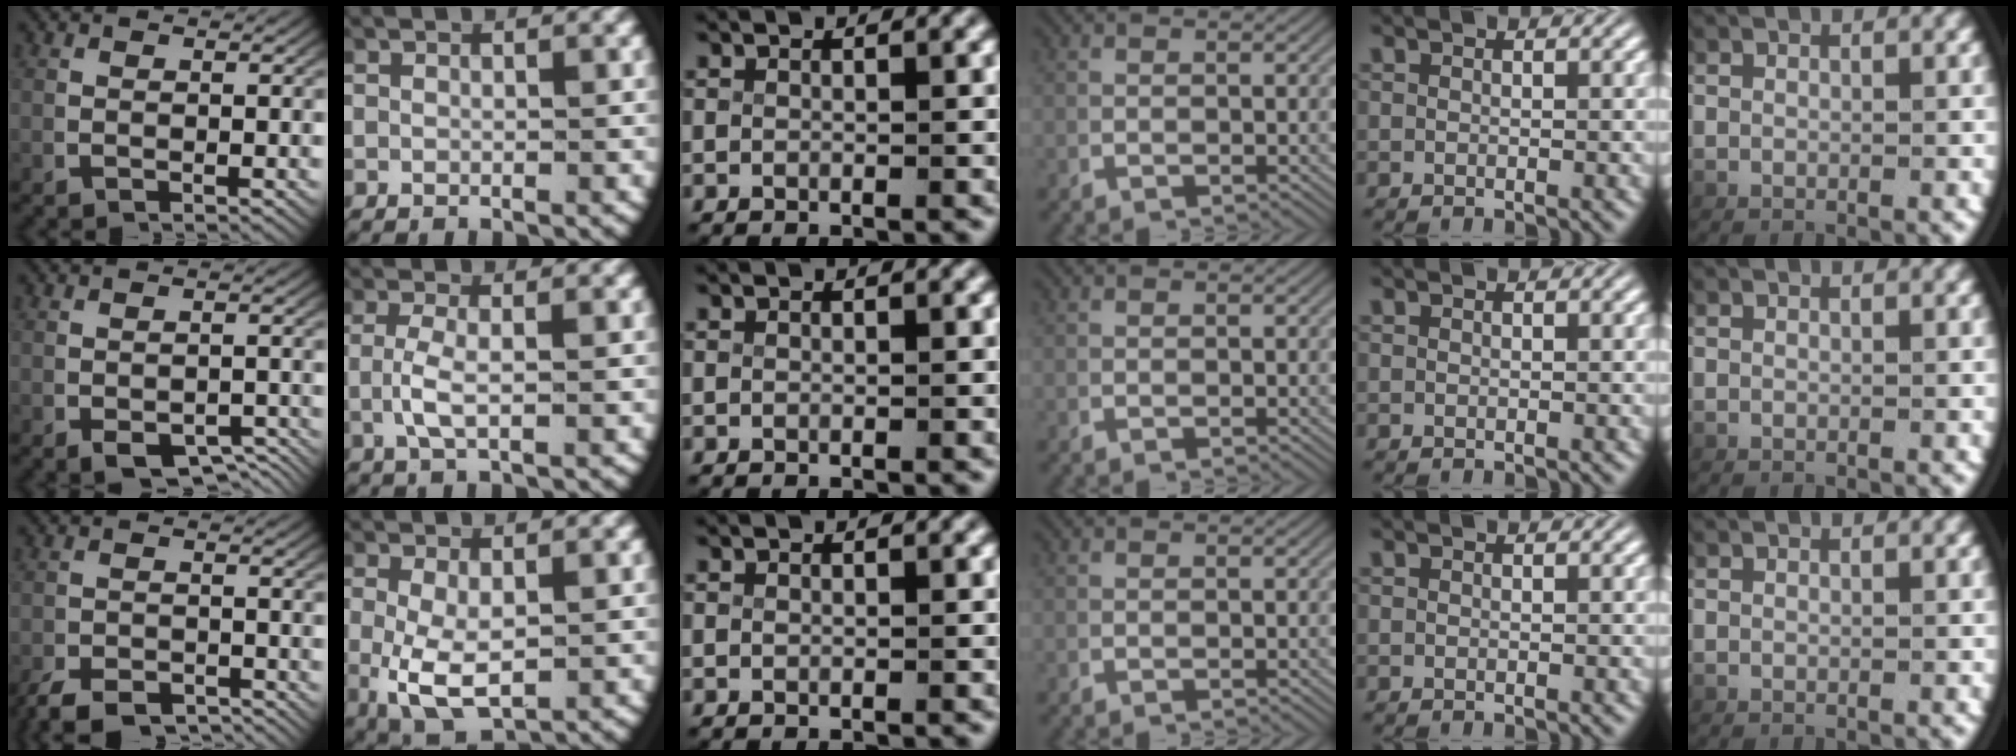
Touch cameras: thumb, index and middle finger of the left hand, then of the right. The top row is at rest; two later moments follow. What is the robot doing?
{"motion": "lift_and_place", "object": "card"}